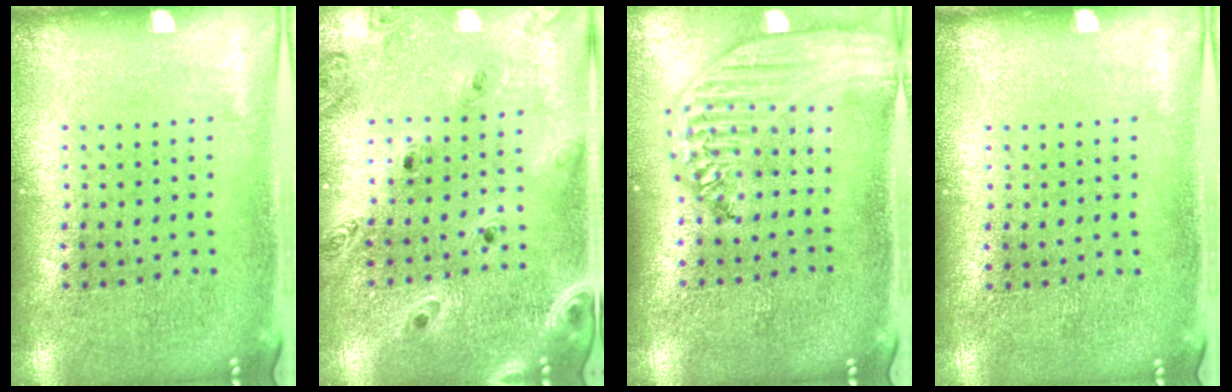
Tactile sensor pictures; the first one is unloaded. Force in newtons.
{"total": 1.3, "press": 1.2, "slide": 0.3}
{"total": 2.8, "press": 2.3, "slide": 1.6}
{"total": 0.0}